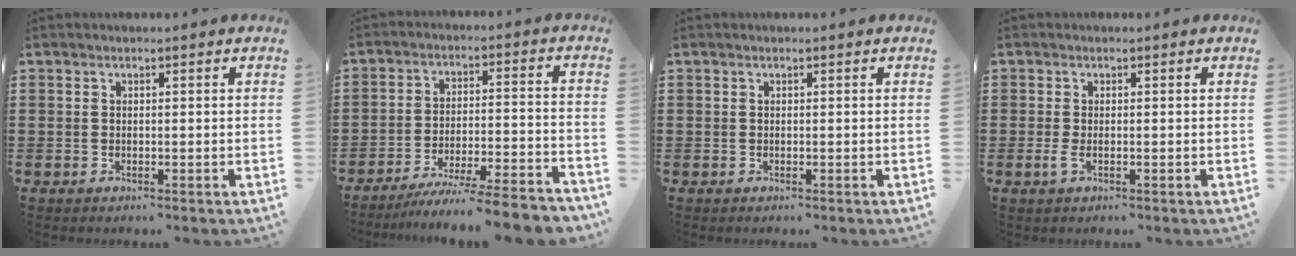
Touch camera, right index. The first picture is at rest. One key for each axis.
{"total": 7.6, "fx": -6.9, "fy": -0.3, "fz": 3.2, "tx": -0.048, "ty": -0.001, "tz": -0.133}
{"total": 0.0}
{"total": 1.3, "fx": -0.3, "fy": 0.3, "fz": 1.3, "tx": -0.030, "ty": -0.006, "tz": -0.007}